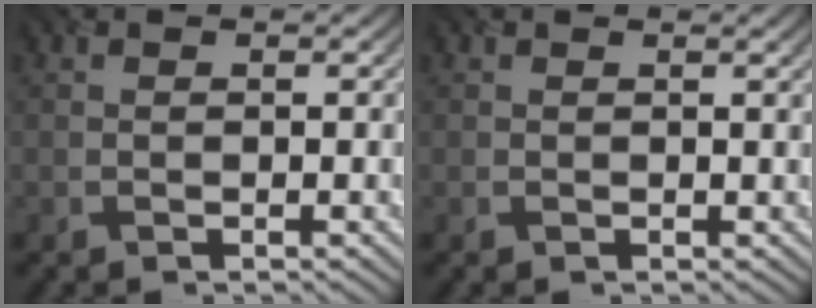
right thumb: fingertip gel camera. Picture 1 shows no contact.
{"total": 1.2, "force": [0.8, -0.1, 0.8], "torque": [-0.011, 0.000, 0.014]}